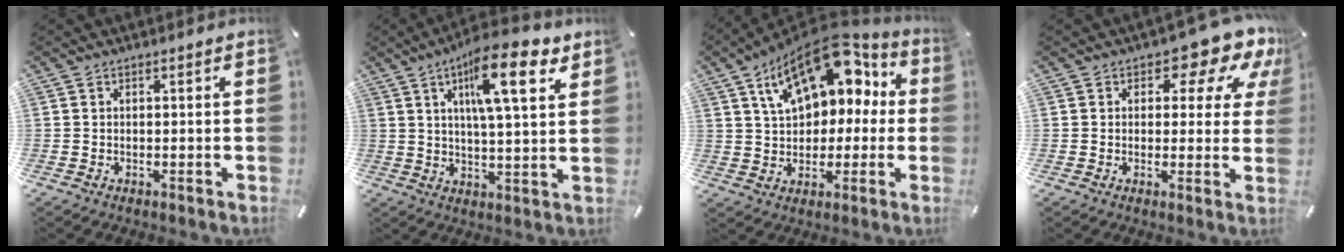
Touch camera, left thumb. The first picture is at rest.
{"total": 14.9, "force": [7.7, 4.0, 12.1], "torque": [-0.196, -0.023, 0.119]}
{"total": 17.1, "force": [7.9, 10.8, 10.6], "torque": [-0.187, -0.042, 0.138]}
{"total": 10.4, "force": [6.2, 5.2, 6.5], "torque": [-0.073, -0.042, 0.101]}